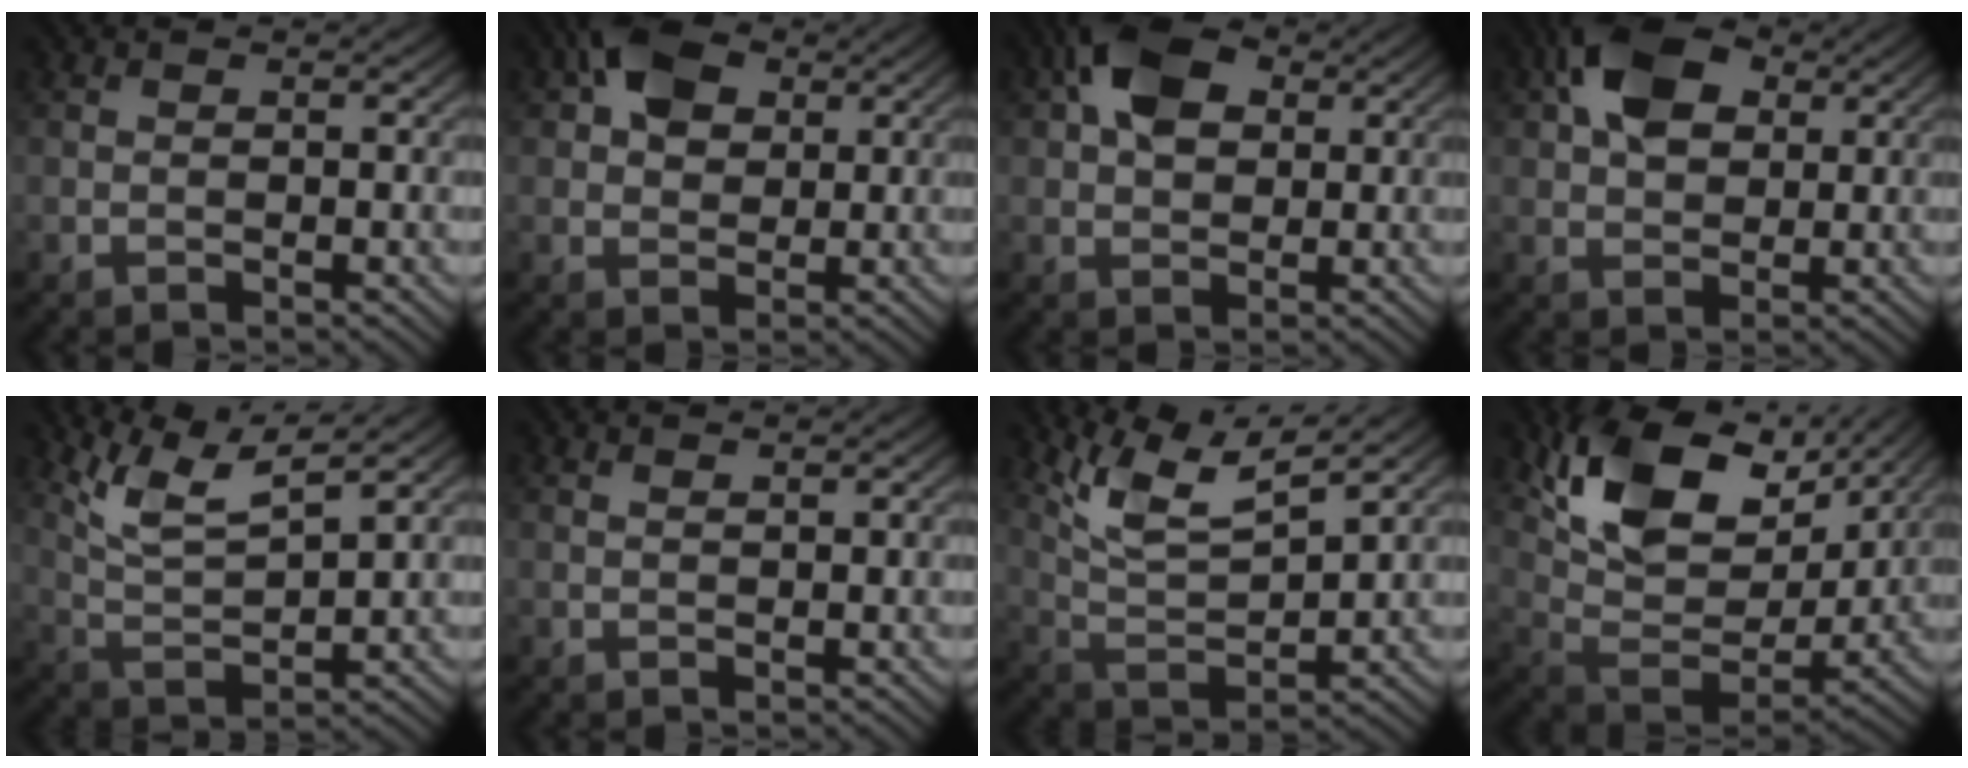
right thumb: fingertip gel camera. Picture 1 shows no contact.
{"total": 6.4, "force": [2.5, 4.4, 3.9], "torque": [-0.079, 0.011, 0.038]}
{"total": 7.4, "force": [2.5, 4.8, 5.0], "torque": [-0.103, 0.014, 0.035]}
{"total": 8.1, "force": [2.9, 5.2, 5.5], "torque": [-0.114, 0.014, 0.044]}
{"total": 7.2, "force": [5.1, 1.5, 4.8], "torque": [-0.112, 0.004, 0.110]}
{"total": 0.5, "force": [0.5, 0.0, 0.1], "torque": [-0.001, 0.001, 0.011]}
{"total": 8.4, "force": [5.7, 2.2, 5.8], "torque": [-0.132, 0.005, 0.119]}
{"total": 14.5, "force": [7.3, 8.1, 9.5], "torque": [-0.201, -0.002, 0.139]}